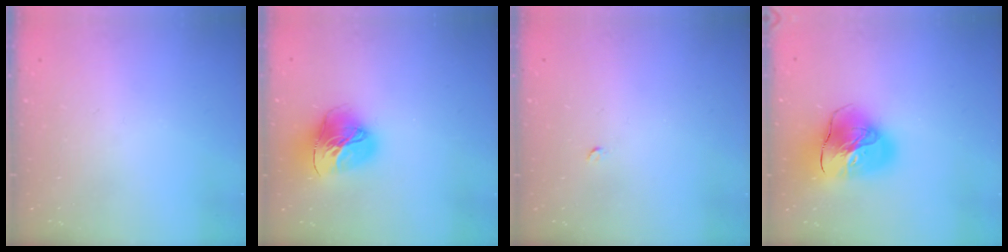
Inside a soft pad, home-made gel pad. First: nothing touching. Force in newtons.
{"total": 16.9, "press": 16.8, "slide": 1.7}
{"total": 2.0, "press": 2.0, "slide": 0.3}
{"total": 17.4, "press": 17.2, "slide": 2.3}